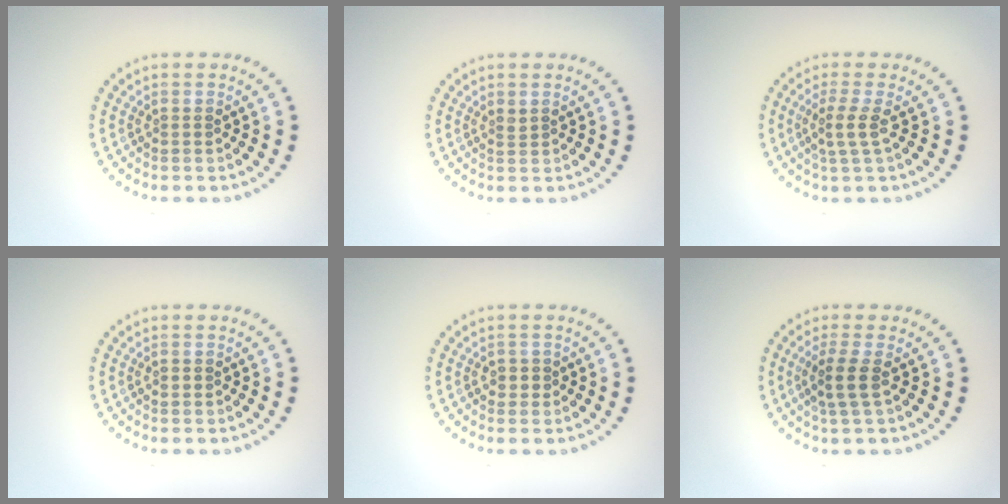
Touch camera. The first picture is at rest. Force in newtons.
{"total": 0.6, "press": 0.5, "slide": 0.4}
{"total": 2.3, "press": 1.8, "slide": 1.4}
{"total": 0.9, "press": 0.9, "slide": 0.0}
{"total": 1.2, "press": 1.1, "slide": 0.5}
{"total": 2.3, "press": 1.8, "slide": 1.3}